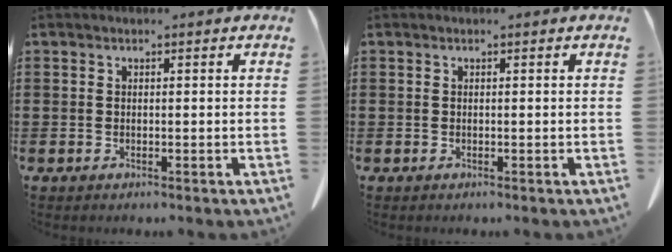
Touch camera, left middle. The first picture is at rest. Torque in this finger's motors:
{"motor_torque": [-0.04, 0.04, 0.00, -0.01]}